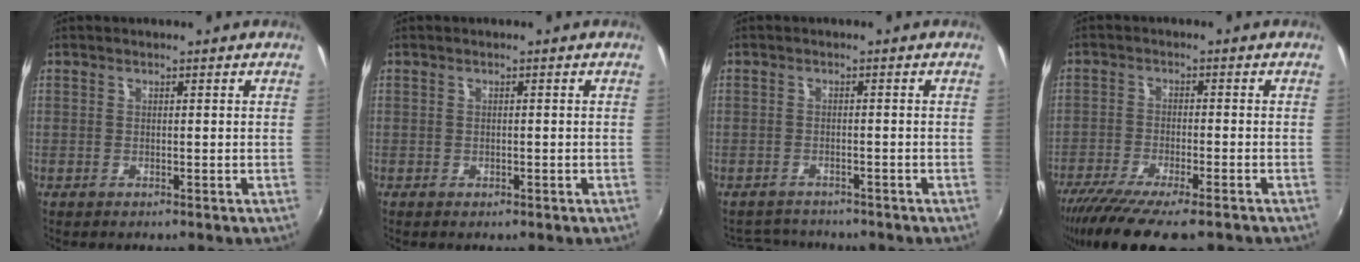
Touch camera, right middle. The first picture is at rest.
{"total": 0.7, "force": [-0.4, 0.5, 0.2], "torque": [-0.003, -0.005, -0.008]}
{"total": 5.1, "force": [-4.8, 1.6, 0.8], "torque": [-0.026, 0.001, -0.074]}
{"total": 13.9, "force": [-10.8, 2.7, 8.4], "torque": [-0.173, -0.052, -0.178]}